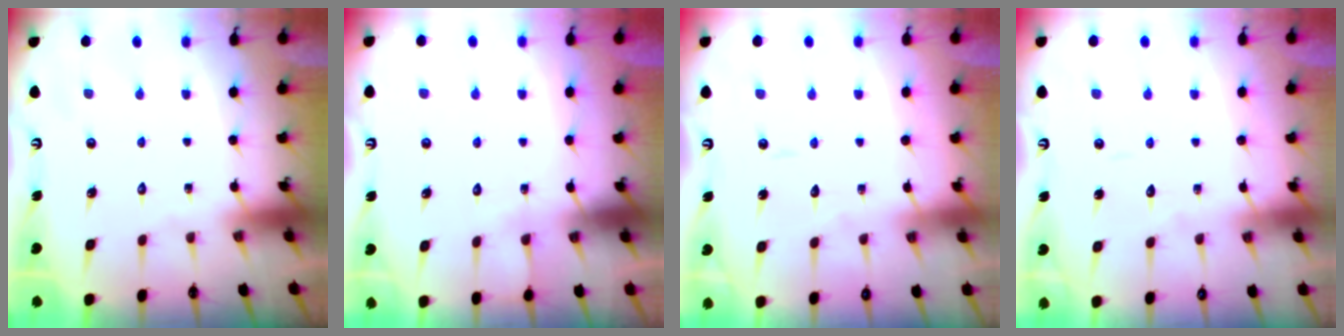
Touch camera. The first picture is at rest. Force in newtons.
{"total": 4.8, "press": 4.7, "slide": 0.5}
{"total": 3.7, "press": 3.7, "slide": 0.5}
{"total": 3.0, "press": 3.0, "slide": 0.2}